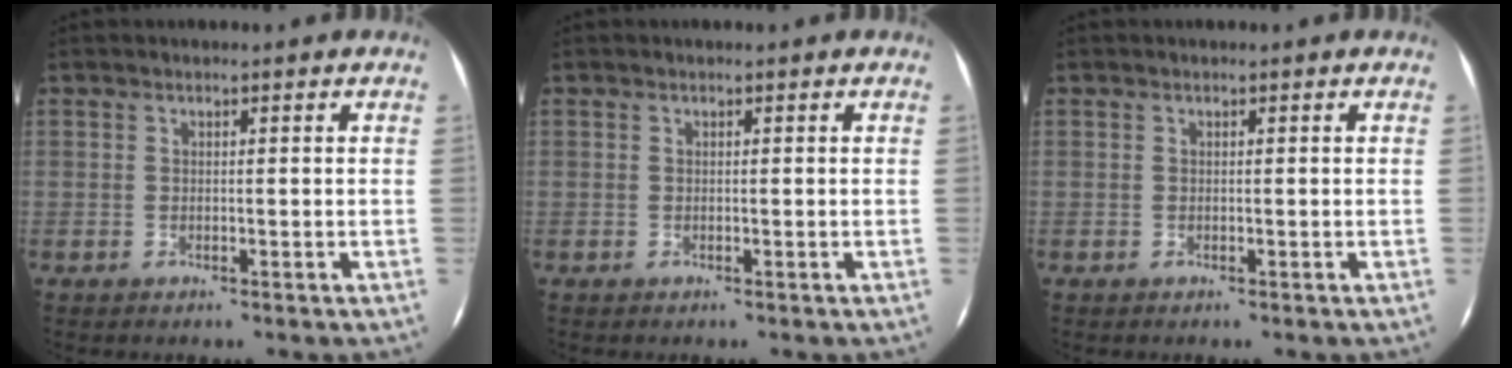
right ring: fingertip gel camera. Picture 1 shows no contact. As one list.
[{"total": 0.0}, {"total": 0.0}]